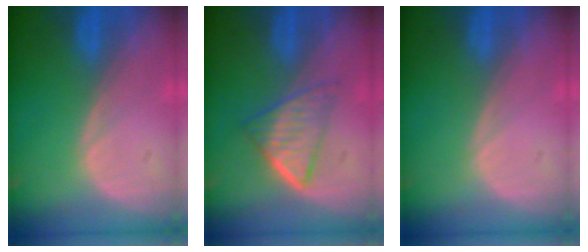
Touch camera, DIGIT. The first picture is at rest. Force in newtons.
{"total": 6.4, "press": 5.5, "slide": 3.4}
{"total": 0.0}